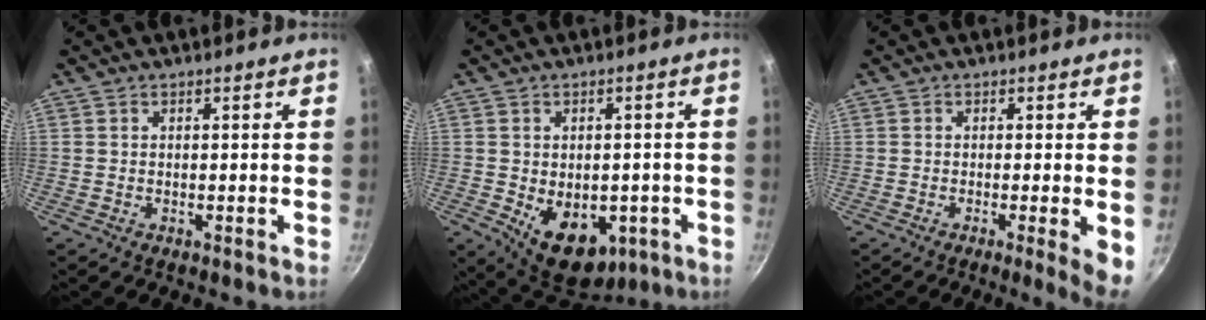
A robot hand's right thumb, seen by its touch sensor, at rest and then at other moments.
{"total": 12.7, "force": [-3.6, 8.5, 8.8], "torque": [-0.087, -0.009, -0.027]}
{"total": 4.9, "force": [-0.9, 0.5, 4.8], "torque": [-0.054, -0.006, -0.012]}